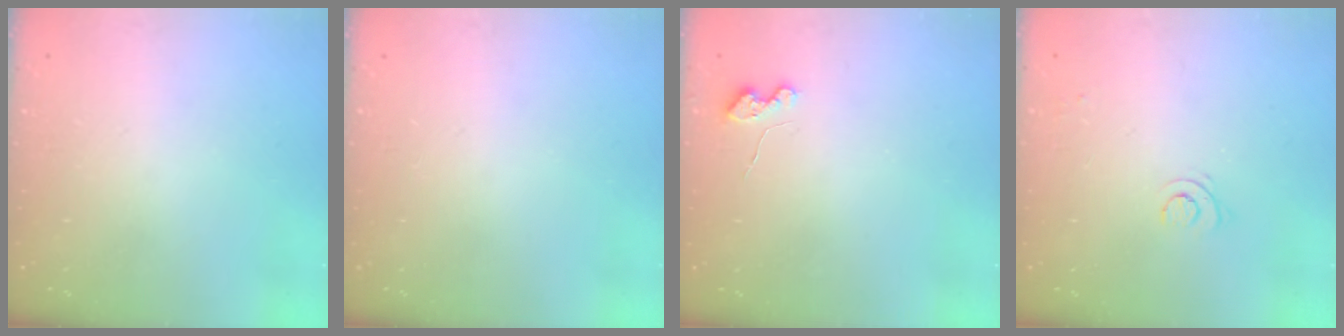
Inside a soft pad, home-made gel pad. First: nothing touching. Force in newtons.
{"total": 0.0}
{"total": 3.7, "press": 3.7, "slide": 0.4}
{"total": 3.9, "press": 3.9, "slide": 0.5}